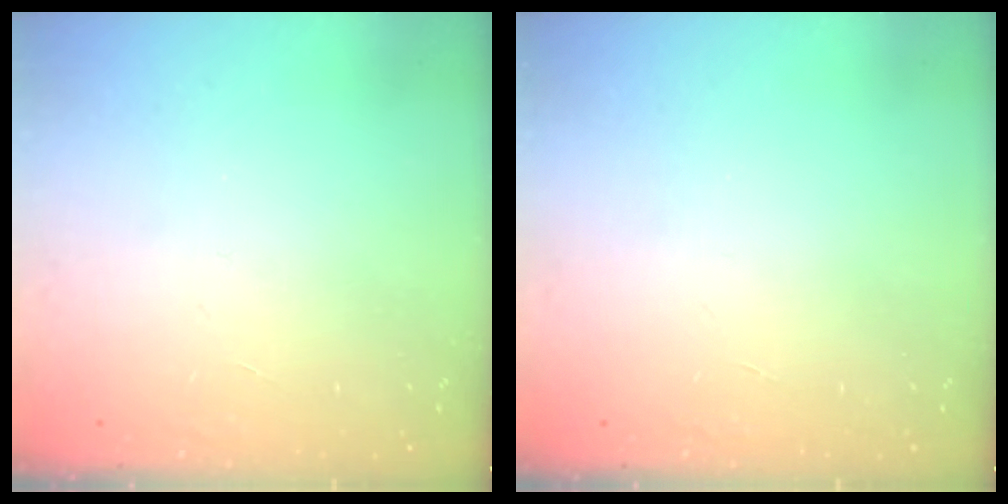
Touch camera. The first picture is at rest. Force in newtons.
{"total": 0.0}